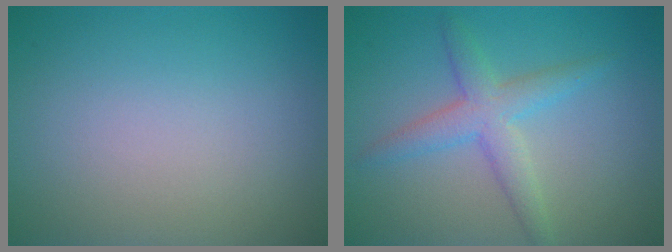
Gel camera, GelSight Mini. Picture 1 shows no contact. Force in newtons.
{"total": 3.4, "press": 3.4, "slide": 0.1}